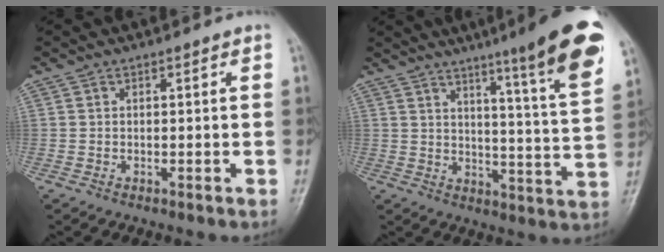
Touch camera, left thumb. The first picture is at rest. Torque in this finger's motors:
{"motor_torque": [1.05, 0.12, 1.44, -1.33, 0.22]}